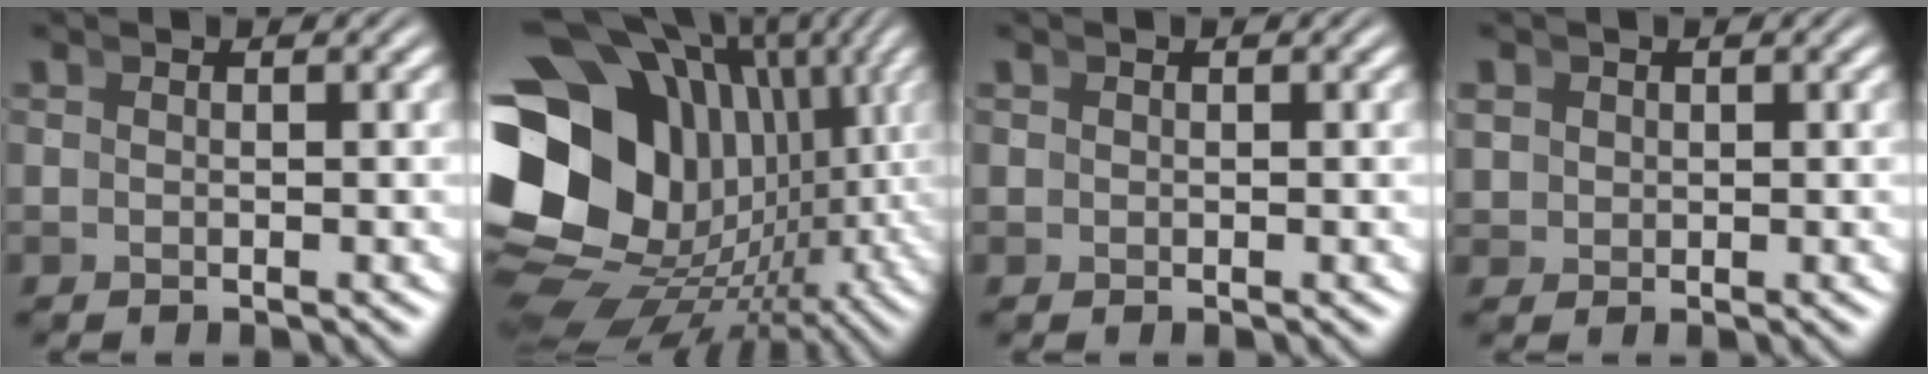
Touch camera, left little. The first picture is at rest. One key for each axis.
{"total": 25.0, "fx": -2.3, "fy": 17.6, "fz": 17.7, "tx": -0.326, "ty": -0.066, "tz": -0.020}
{"total": 0.0}
{"total": 2.0, "fx": 0.7, "fy": 1.7, "fz": 0.8, "tx": -0.025, "ty": -0.011, "tz": 0.023}